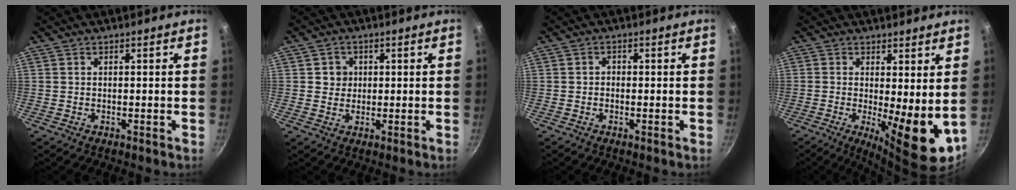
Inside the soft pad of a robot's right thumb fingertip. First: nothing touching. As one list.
[{"total": 3.0, "force": [0.6, 2.9, 0.7], "torque": [0.010, 0.002, 0.006]}, {"total": 0.9, "force": [-0.3, 0.8, 0.4], "torque": [-0.005, 0.003, -0.007]}, {"total": 10.6, "force": [-0.1, 3.1, 10.2], "torque": [-0.133, -0.020, 0.005]}]